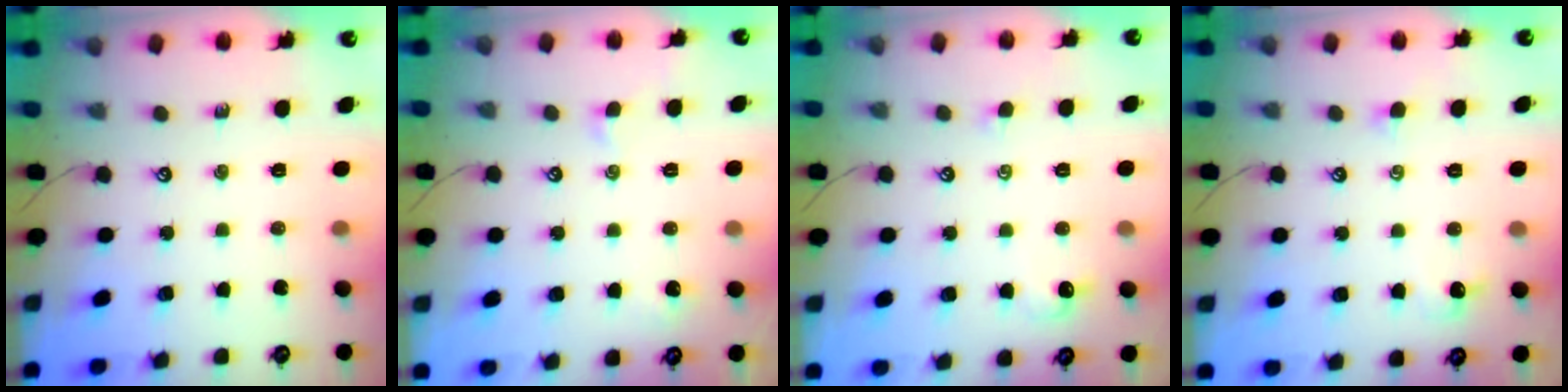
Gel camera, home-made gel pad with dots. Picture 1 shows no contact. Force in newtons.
{"total": 0.5, "press": 0.2, "slide": 0.5}
{"total": 1.0, "press": 0.7, "slide": 0.7}
{"total": 0.9, "press": 0.7, "slide": 0.6}